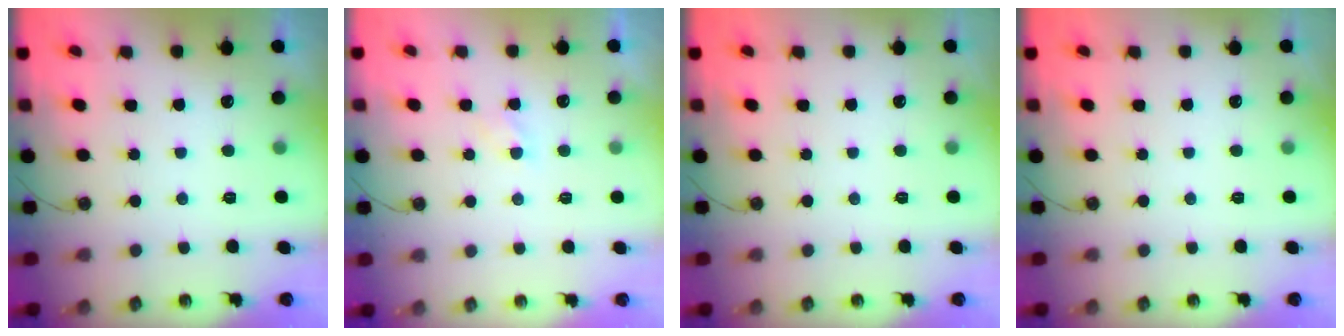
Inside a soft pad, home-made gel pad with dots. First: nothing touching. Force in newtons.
{"total": 2.4, "press": 2.4, "slide": 0.3}
{"total": 0.0}
{"total": 0.0}